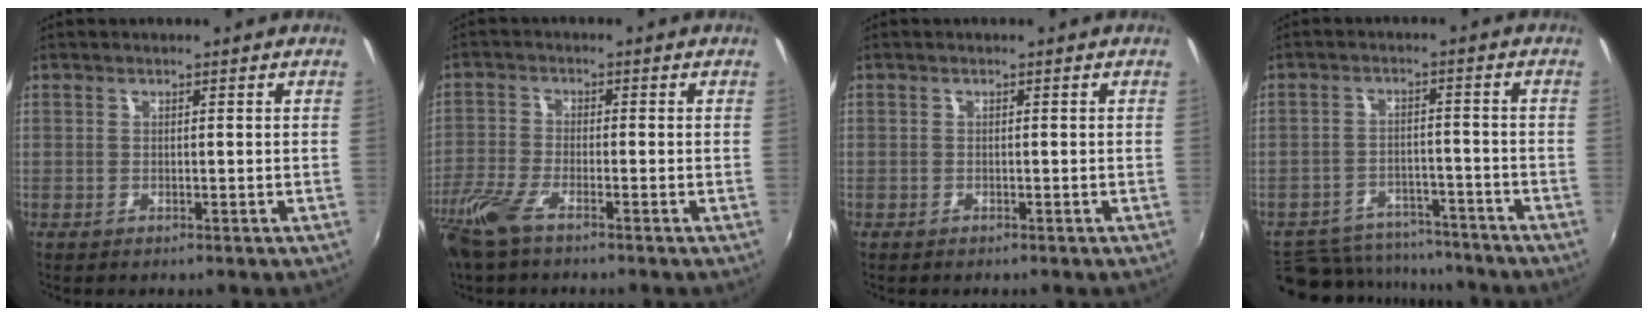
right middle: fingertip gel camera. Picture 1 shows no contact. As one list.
[{"total": 7.6, "force": [-5.4, 1.8, 5.1], "torque": [-0.130, -0.017, -0.113]}, {"total": 0.7, "force": [-0.5, 0.5, -0.1], "torque": [-0.002, 0.002, -0.009]}, {"total": 15.2, "force": [-12.6, 6.6, 5.1], "torque": [-0.130, 0.010, -0.169]}]